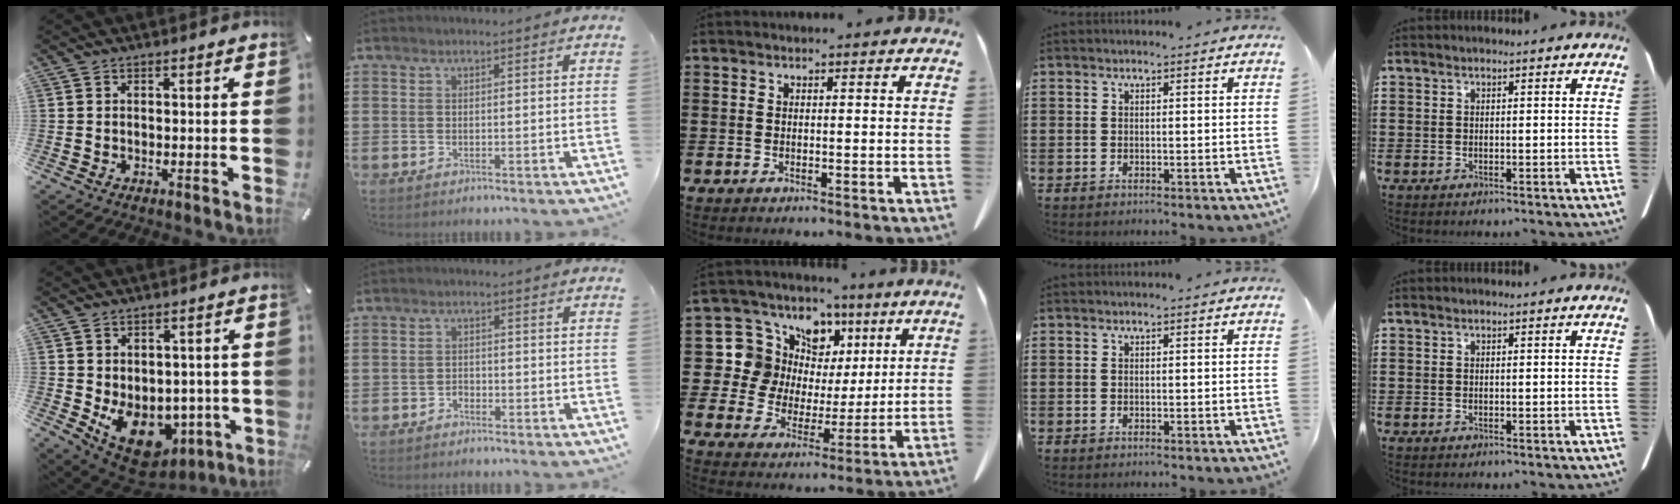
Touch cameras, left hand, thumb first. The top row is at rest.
{"thumb": {"total": 11.2, "force": [-3.0, 9.1, 5.8], "torque": [-0.071, -0.007, -0.042]}, "index": {"total": 1.3, "force": [-1.1, 0.6, 0.1], "torque": [-0.009, 0.001, -0.025]}, "middle": {"total": 9.3, "force": [4.0, 8.2, 1.9], "torque": [-0.090, -0.024, 0.079]}}